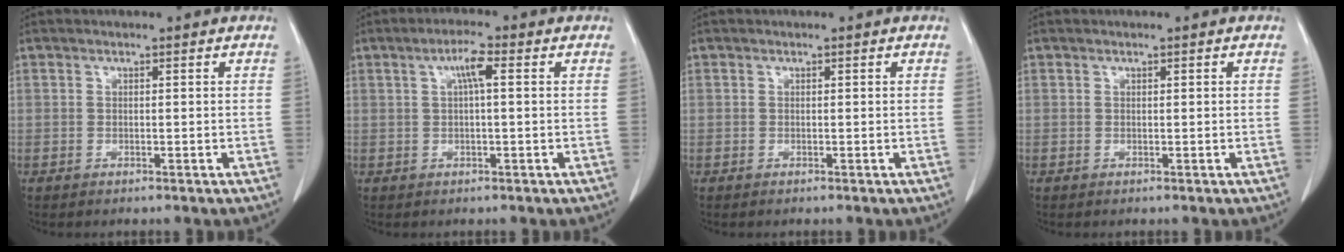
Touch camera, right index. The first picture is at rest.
{"total": 3.4, "force": [0.9, 0.4, 3.3], "torque": [-0.060, 0.009, 0.015]}
{"total": 0.0}
{"total": 0.0}